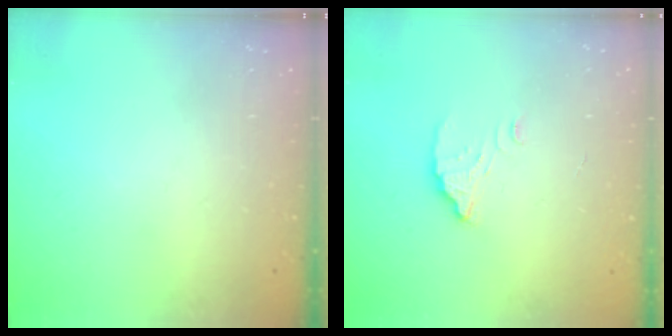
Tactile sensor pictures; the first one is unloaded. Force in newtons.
{"total": 2.8, "press": 2.8, "slide": 0.2}